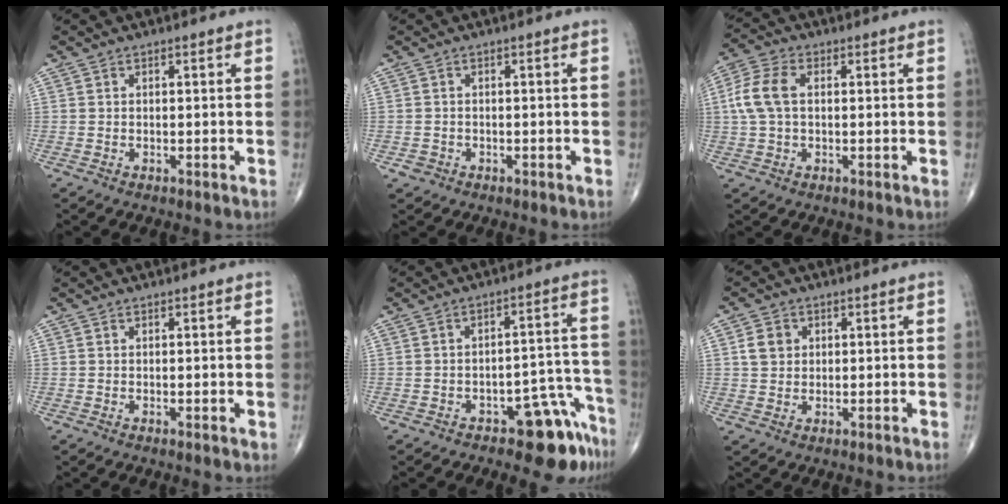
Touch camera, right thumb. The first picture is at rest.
{"total": 1.4, "force": [-0.6, 1.2, 0.2], "torque": [-0.001, 0.008, -0.011]}
{"total": 7.6, "force": [0.9, 4.6, 5.9], "torque": [-0.143, 0.019, 0.015]}
{"total": 0.8, "force": [0.1, 0.2, 0.8], "torque": [-0.016, -0.004, 0.001]}
{"total": 9.7, "force": [-6.6, 4.0, 5.8], "torque": [-0.033, 0.070, -0.084]}
{"total": 3.9, "force": [1.0, 3.3, 1.8], "torque": [-0.018, 0.000, 0.018]}